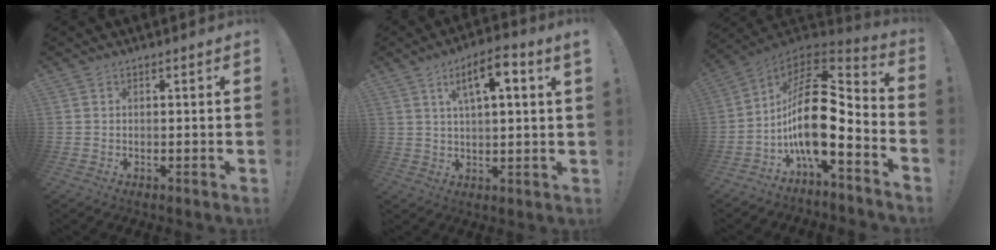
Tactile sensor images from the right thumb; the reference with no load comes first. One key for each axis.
{"total": 8.9, "fx": 3.8, "fy": 2.2, "fz": 7.8, "tx": -0.119, "ty": -0.008, "tz": 0.058}
{"total": 19.9, "fx": -2.3, "fy": 8.9, "fz": 17.7, "tx": -0.336, "ty": 0.010, "tz": -0.035}